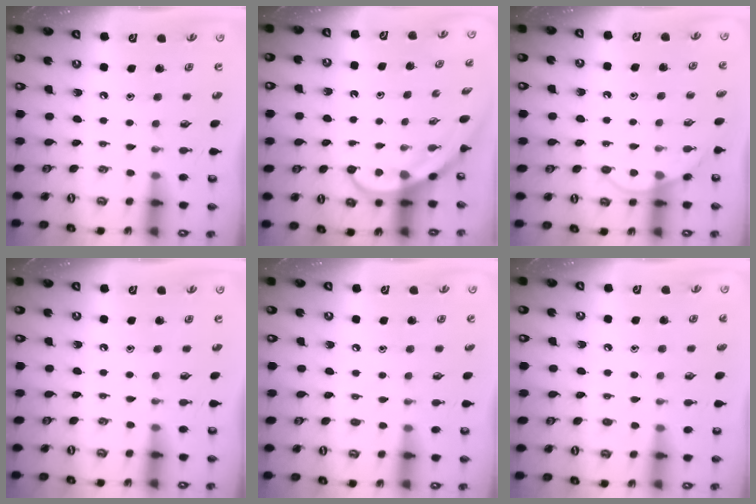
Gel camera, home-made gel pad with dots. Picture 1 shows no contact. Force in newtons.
{"total": 3.9, "press": 3.9, "slide": 0.3}
{"total": 6.2, "press": 6.2, "slide": 0.5}
{"total": 0.0}
{"total": 3.4, "press": 3.4, "slide": 0.5}
{"total": 4.4, "press": 4.4, "slide": 0.4}